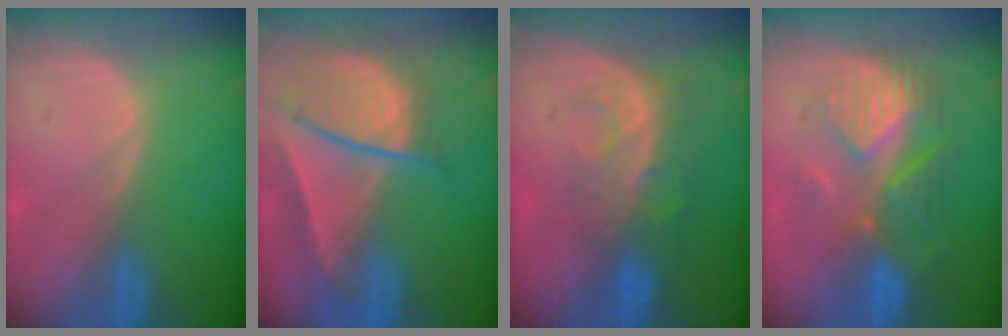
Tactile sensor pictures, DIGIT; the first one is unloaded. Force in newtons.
{"total": 9.4, "press": 8.1, "slide": 4.8}
{"total": 8.2, "press": 6.9, "slide": 4.4}
{"total": 8.4, "press": 8.3, "slide": 1.3}